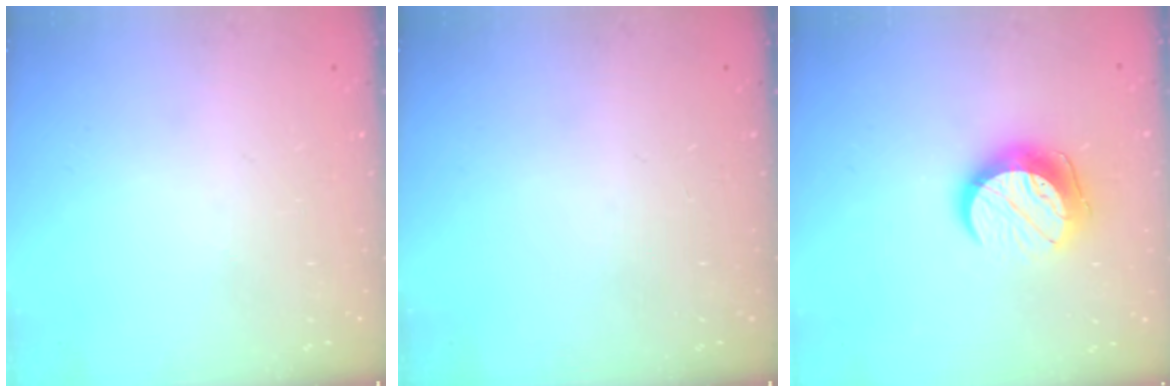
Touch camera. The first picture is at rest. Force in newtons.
{"total": 0.0}
{"total": 11.5, "press": 11.5, "slide": 0.9}